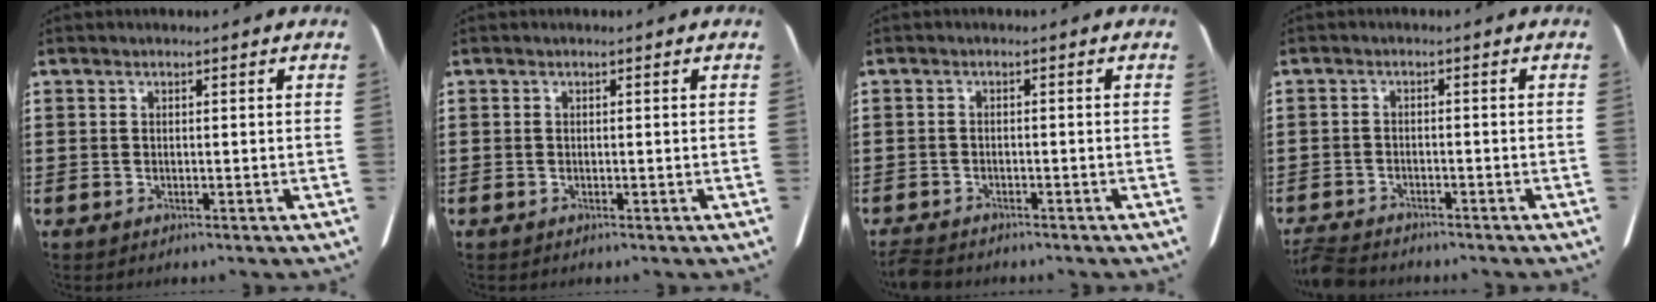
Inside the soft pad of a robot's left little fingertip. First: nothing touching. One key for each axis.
{"total": 0.0}
{"total": 1.6, "fx": -1.6, "fy": 0.0, "fz": 0.3, "tx": -0.017, "ty": -0.004, "tz": -0.035}
{"total": 2.6, "fx": -2.6, "fy": 0.1, "fz": 0.4, "tx": -0.017, "ty": -0.003, "tz": -0.056}